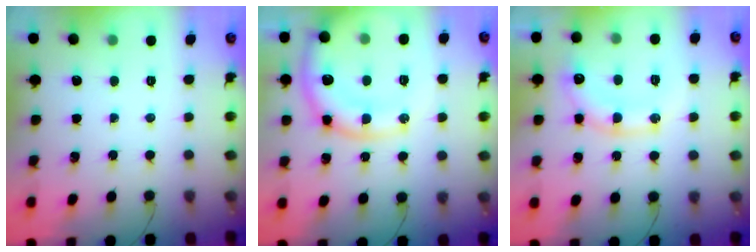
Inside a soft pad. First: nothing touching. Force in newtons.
{"total": 15.4, "press": 15.3, "slide": 2.2}
{"total": 13.6, "press": 13.5, "slide": 1.3}